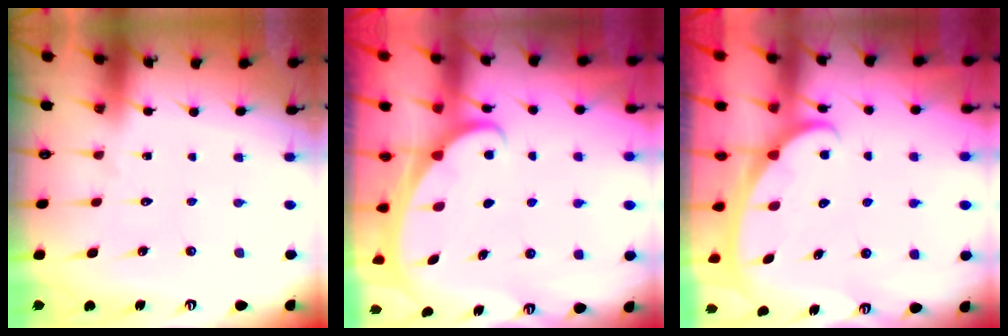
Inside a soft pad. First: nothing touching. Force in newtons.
{"total": 2.2, "press": 2.2, "slide": 0.3}
{"total": 2.5, "press": 2.5, "slide": 0.3}